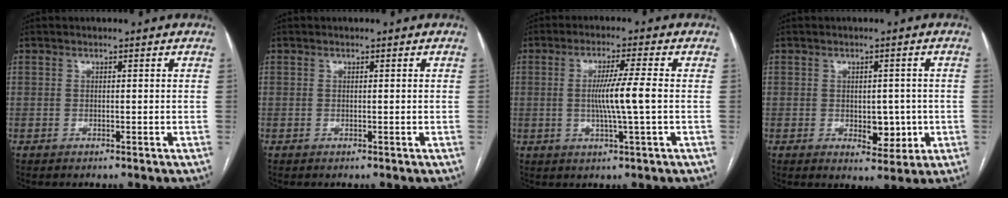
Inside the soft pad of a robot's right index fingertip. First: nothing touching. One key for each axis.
{"total": 0.0}
{"total": 6.6, "fx": -0.2, "fy": -0.8, "fz": 6.6, "tx": -0.118, "ty": -0.004, "tz": -0.004}
{"total": 5.0, "fx": -0.7, "fy": 2.9, "fz": 4.0, "tx": -0.045, "ty": 0.002, "tz": 0.001}